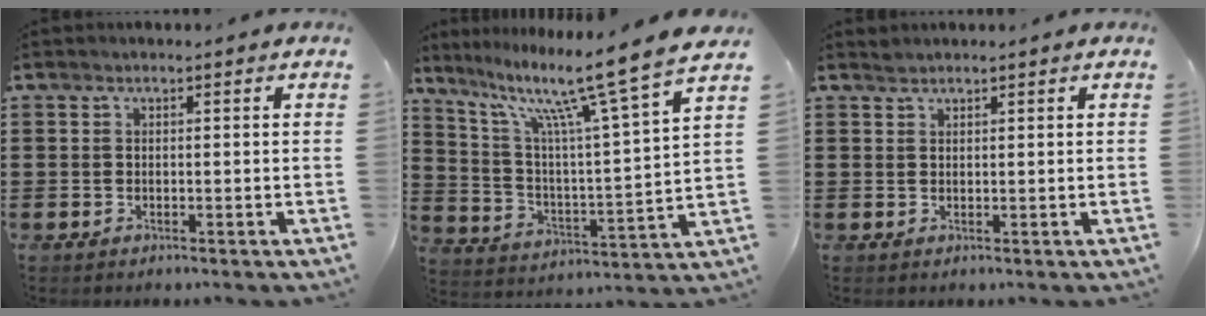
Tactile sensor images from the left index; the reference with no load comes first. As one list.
[{"total": 12.6, "force": [9.3, 0.1, 8.4], "torque": [-0.180, -0.061, 0.142]}, {"total": 0.8, "force": [0.8, 0.2, 0.1], "torque": [-0.003, 0.000, 0.016]}]